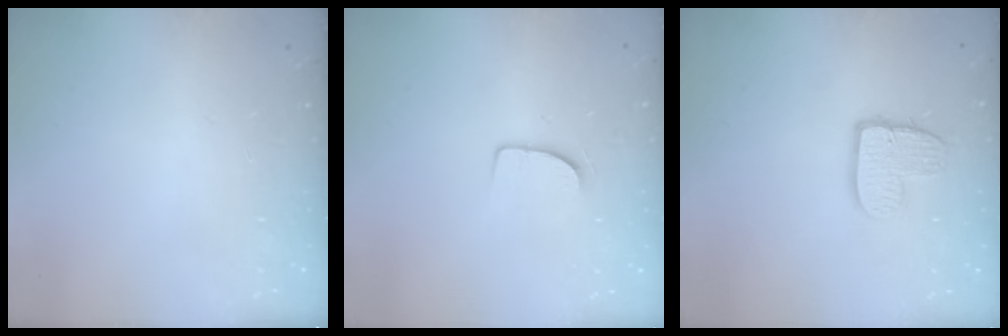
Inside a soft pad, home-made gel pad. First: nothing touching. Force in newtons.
{"total": 7.1, "press": 7.1, "slide": 0.5}
{"total": 9.8, "press": 9.8, "slide": 0.5}